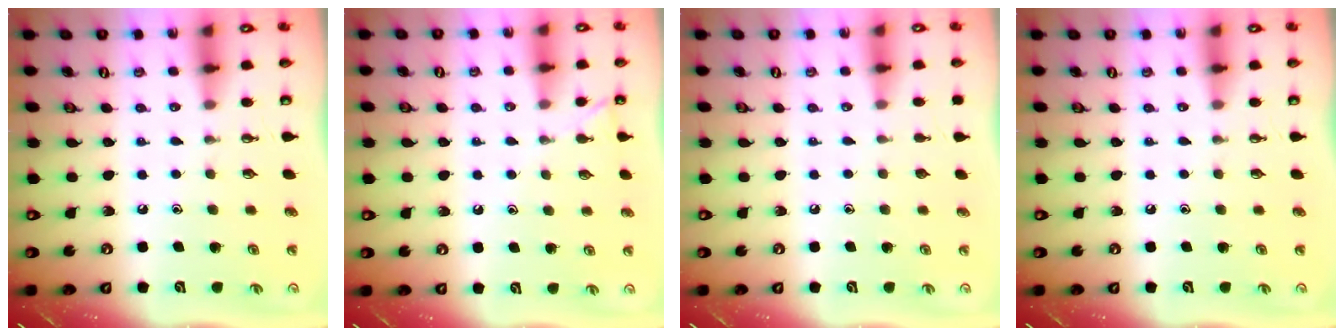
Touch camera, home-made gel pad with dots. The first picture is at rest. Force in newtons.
{"total": 3.1, "press": 3.1, "slide": 0.4}
{"total": 0.0}
{"total": 0.0}